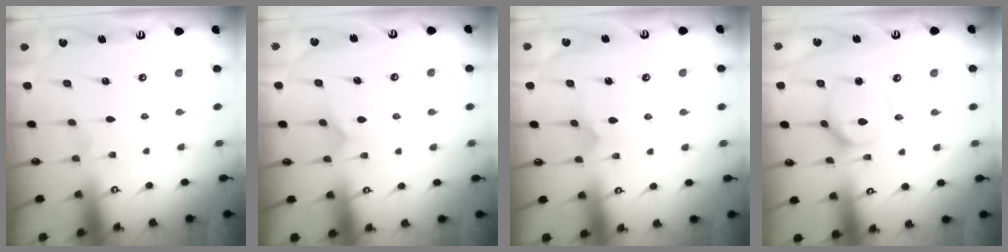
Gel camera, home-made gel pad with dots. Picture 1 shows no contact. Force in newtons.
{"total": 3.3, "press": 3.3, "slide": 0.4}
{"total": 3.4, "press": 3.4, "slide": 0.3}
{"total": 7.2, "press": 7.2, "slide": 0.7}